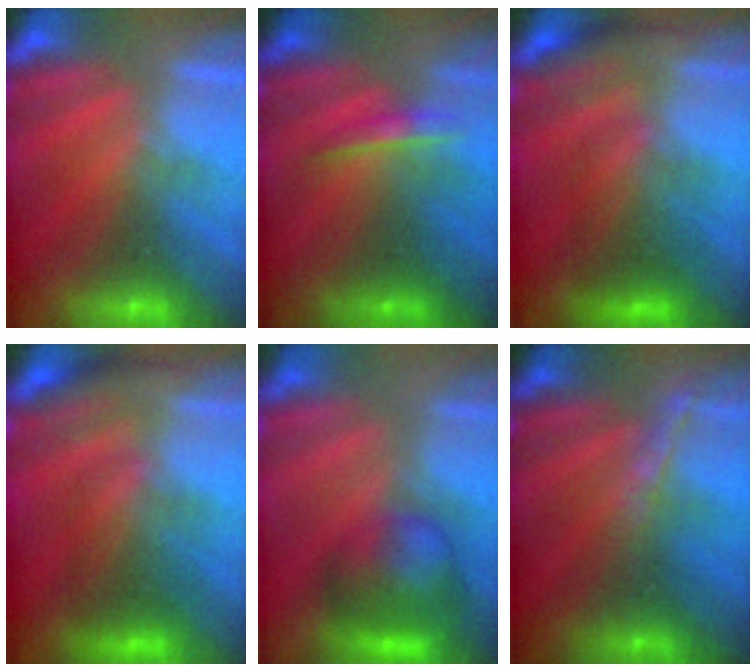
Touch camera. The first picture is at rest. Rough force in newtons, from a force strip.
{"total": 1.6}
{"total": 2.7}
{"total": 2.7}
{"total": 8.6}
{"total": 1.6}